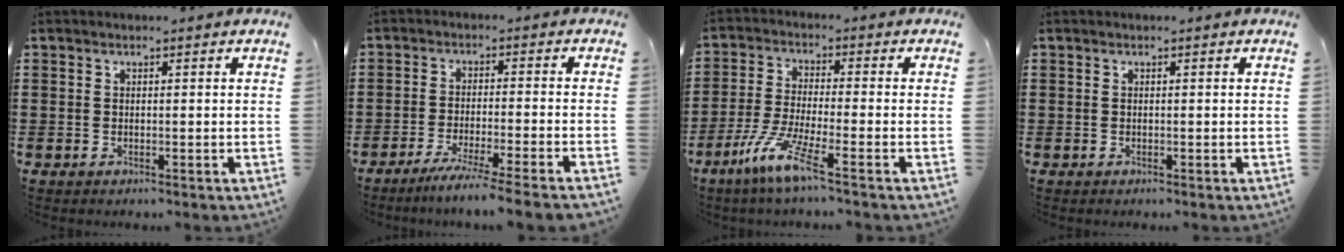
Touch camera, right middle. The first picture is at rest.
{"total": 4.9, "force": [-4.2, -0.8, 2.3], "torque": [-0.042, -0.020, -0.078]}
{"total": 7.7, "force": [-4.9, 0.6, 5.9], "torque": [-0.127, -0.014, -0.091]}
{"total": 0.0}